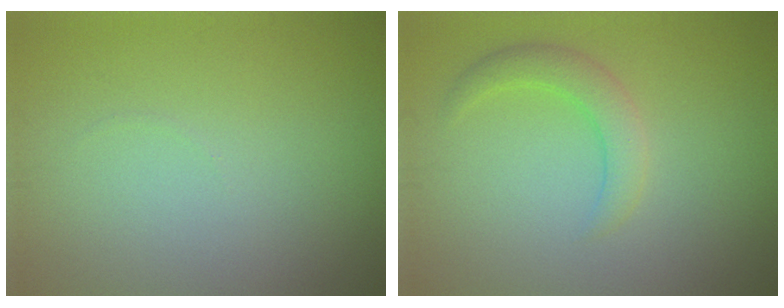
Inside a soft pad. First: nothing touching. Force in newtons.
{"total": 2.6, "press": 2.6, "slide": 0.1}